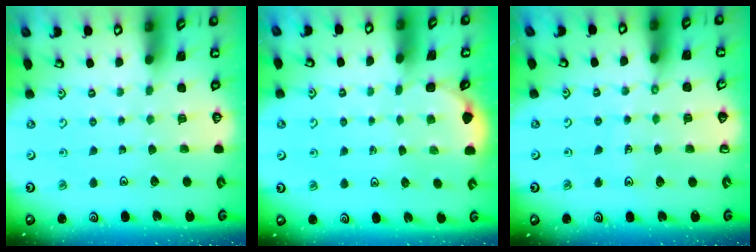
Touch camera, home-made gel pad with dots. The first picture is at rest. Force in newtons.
{"total": 0.9, "press": 0.9, "slide": 0.1}
{"total": 5.3, "press": 5.0, "slide": 1.6}